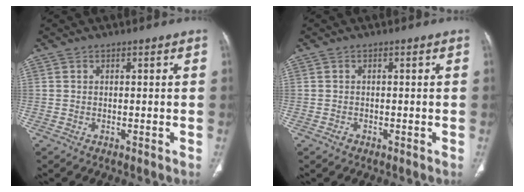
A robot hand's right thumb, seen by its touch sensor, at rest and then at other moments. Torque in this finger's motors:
{"motor_torque": [-0.06, 0.26, -0.27, 0.16, 0.06]}